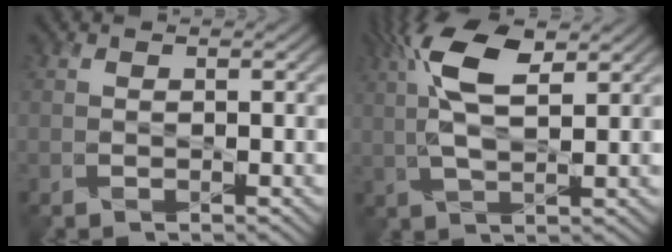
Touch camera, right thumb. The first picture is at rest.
{"total": 9.3, "force": [3.5, 3.3, 8.0], "torque": [-0.177, 0.014, 0.061]}